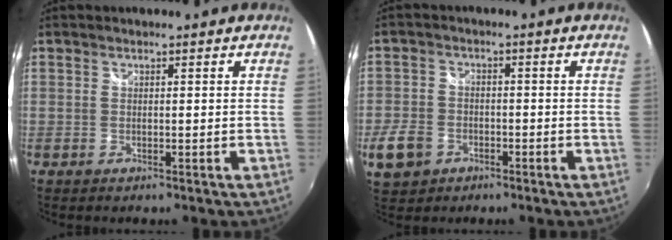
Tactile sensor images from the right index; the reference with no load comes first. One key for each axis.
{"total": 7.6, "fx": -3.6, "fy": 5.9, "fz": 3.2, "tx": -0.096, "ty": 0.006, "tz": -0.062}